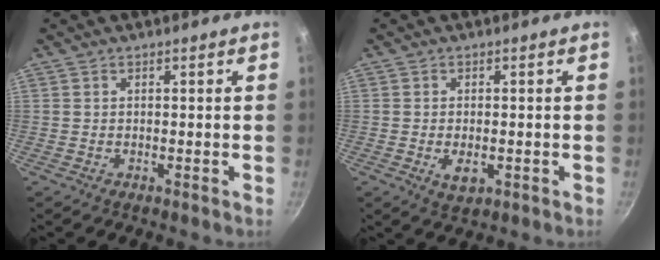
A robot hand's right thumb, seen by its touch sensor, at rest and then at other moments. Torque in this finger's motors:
{"motor_torque": [-0.23, 0.17, -0.16, 0.02, 0.10]}